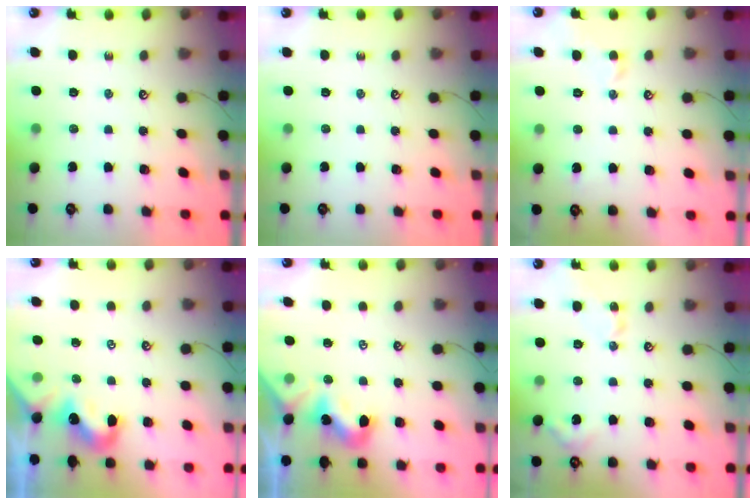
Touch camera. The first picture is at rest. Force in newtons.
{"total": 0.0}
{"total": 1.4, "press": 1.2, "slide": 0.7}
{"total": 0.8, "press": 0.7, "slide": 0.5}
{"total": 1.4, "press": 1.3, "slide": 0.2}
{"total": 5.2, "press": 5.2, "slide": 0.4}